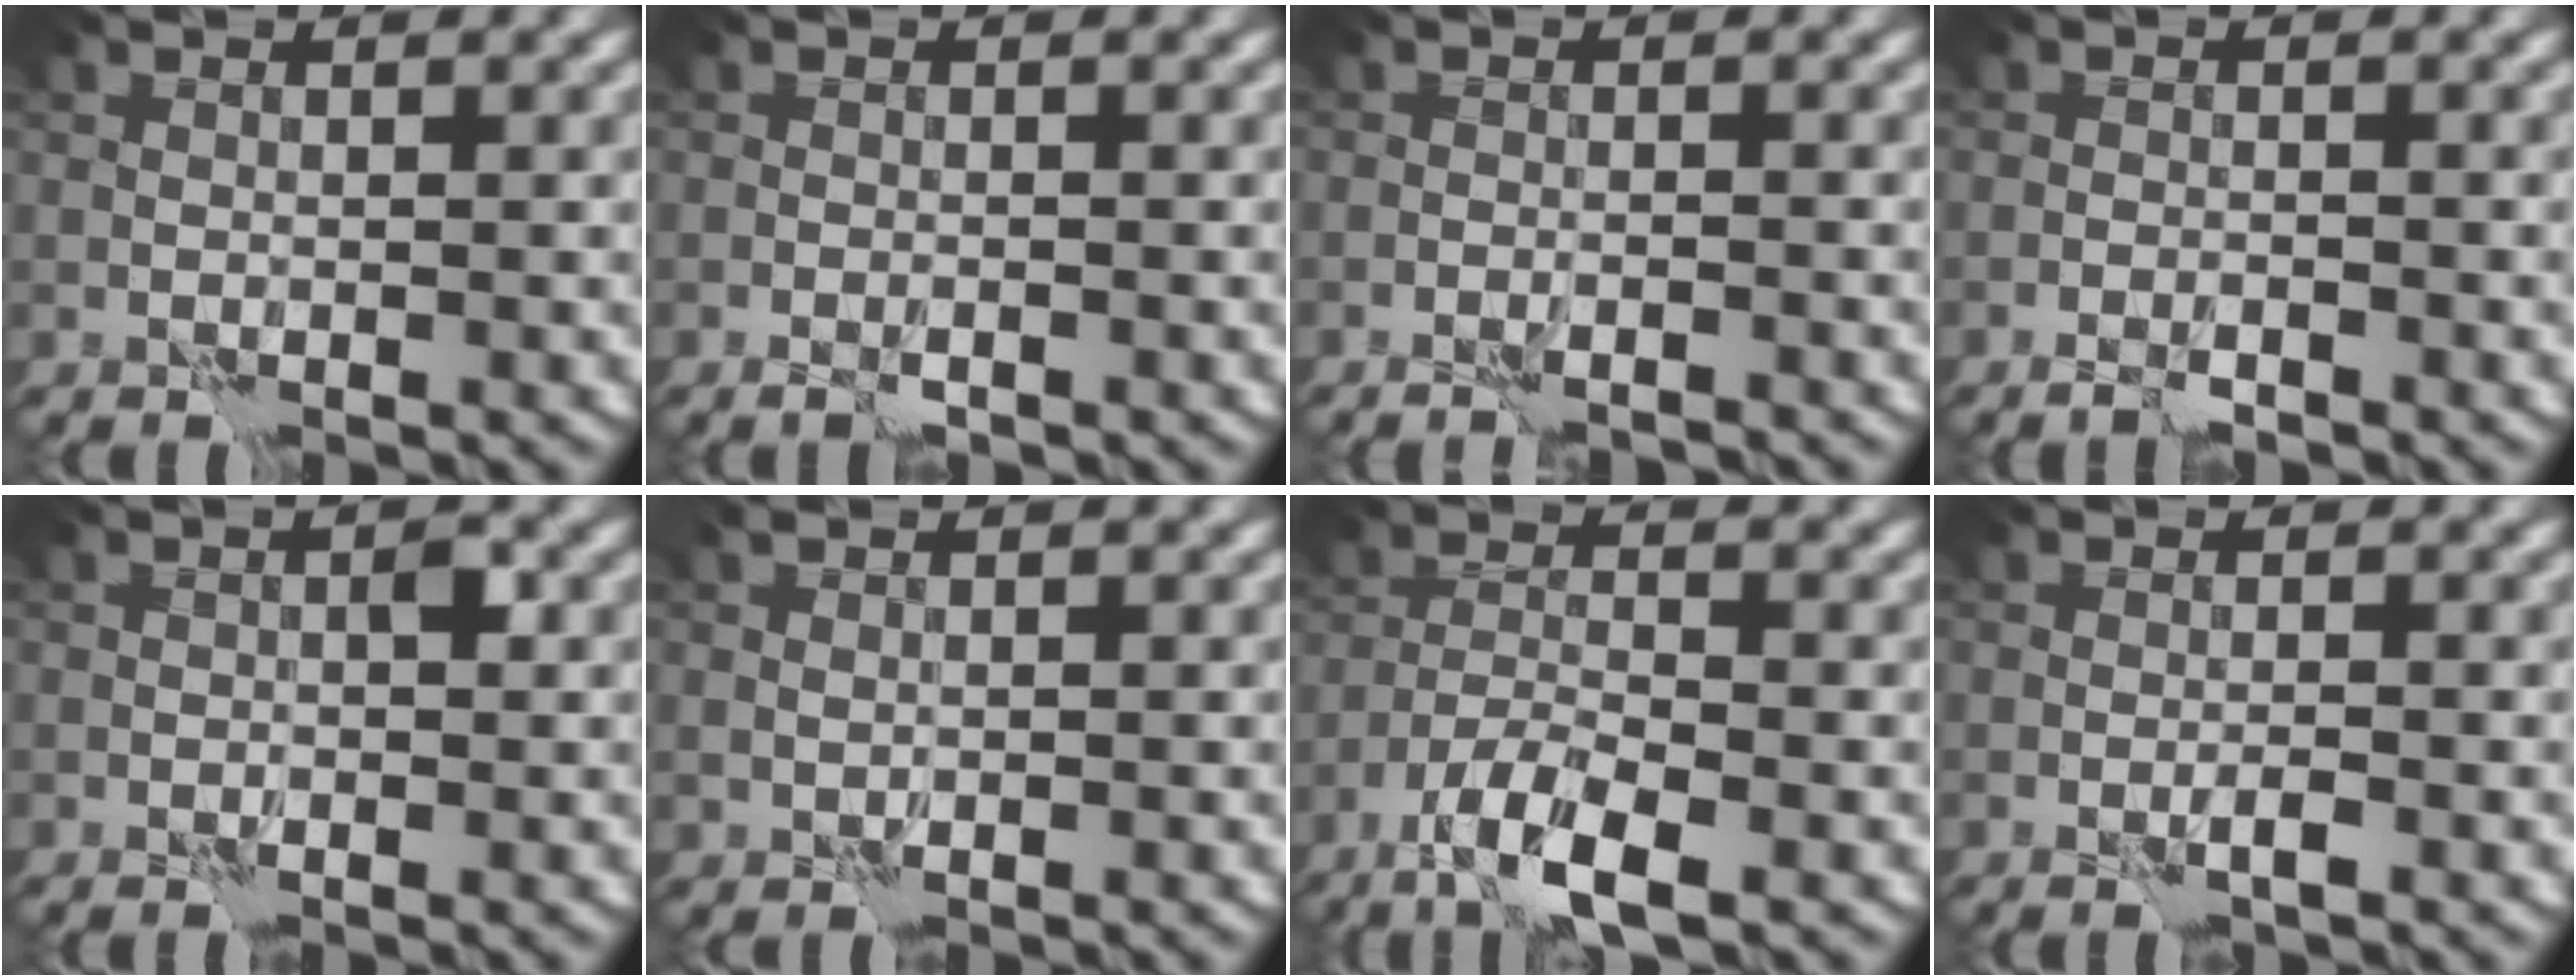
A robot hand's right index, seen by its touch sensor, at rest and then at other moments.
{"total": 0.8, "force": [-0.5, 0.1, 0.6], "torque": [-0.013, -0.002, -0.010]}
{"total": 2.6, "force": [-2.5, 0.1, 0.8], "torque": [-0.010, 0.011, -0.034]}
{"total": 1.2, "force": [-1.1, -0.1, 0.6], "torque": [-0.016, 0.001, -0.022]}
{"total": 1.0, "force": [-0.1, 0.3, 1.0], "torque": [-0.013, 0.003, -0.002]}
{"total": 1.1, "force": [0.3, 0.8, 0.7], "torque": [-0.010, -0.001, 0.010]}
{"total": 5.7, "force": [-3.7, 1.4, 4.1], "torque": [-0.077, -0.004, -0.073]}
{"total": 0.8, "force": [-0.3, -0.2, 0.7], "torque": [-0.013, 0.003, -0.005]}